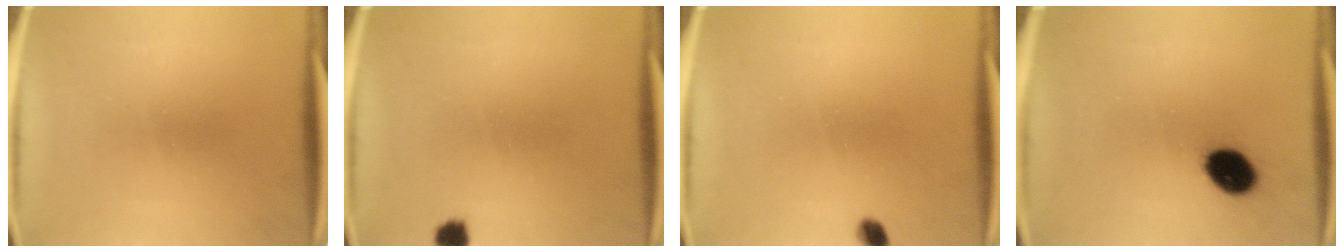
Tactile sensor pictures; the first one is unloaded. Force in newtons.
{"total": 2.2}
{"total": 1.8}
{"total": 8.6}